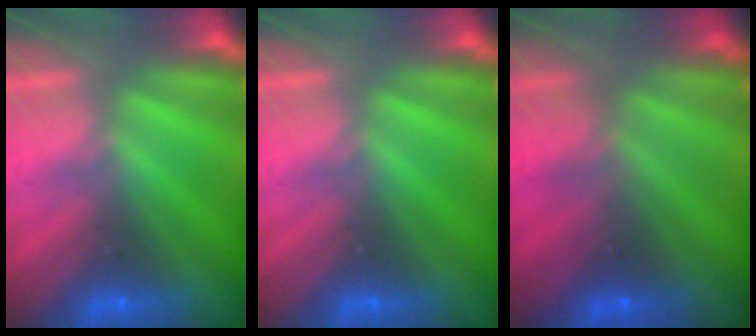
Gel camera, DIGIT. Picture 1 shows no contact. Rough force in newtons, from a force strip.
{"total": 0.0}
{"total": 2.9}